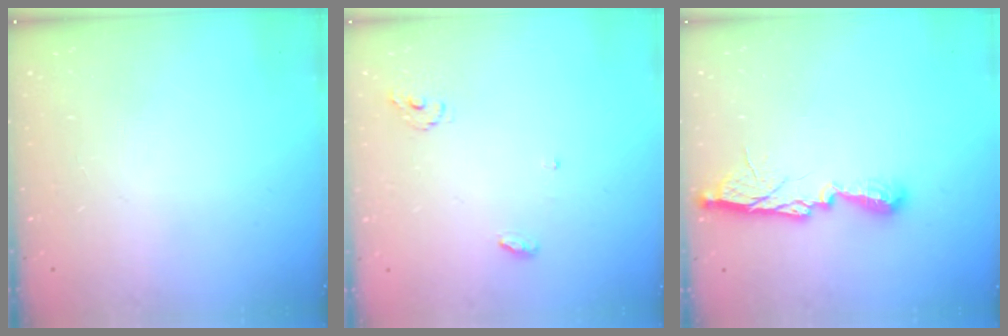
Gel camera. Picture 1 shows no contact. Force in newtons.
{"total": 3.5, "press": 3.5, "slide": 0.3}
{"total": 10.7, "press": 10.7, "slide": 0.3}